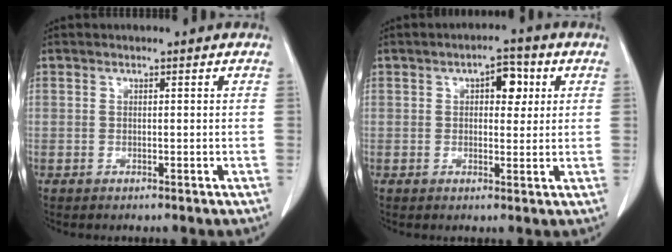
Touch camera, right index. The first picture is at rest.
{"total": 4.6, "force": [1.5, 2.3, 3.7], "torque": [-0.050, 0.012, 0.019]}